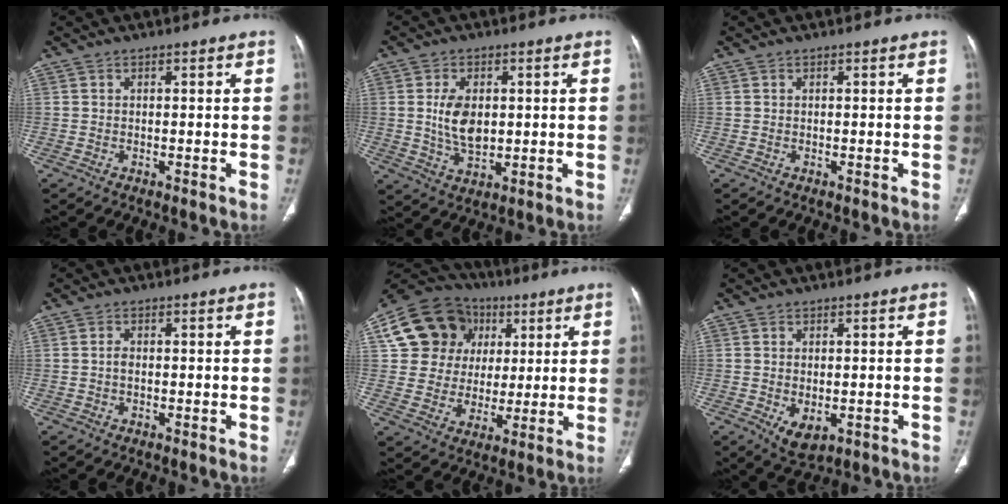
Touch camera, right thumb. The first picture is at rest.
{"total": 7.7, "force": [0.8, 4.7, 6.0], "torque": [-0.101, -0.009, 0.024]}
{"total": 0.0}
{"total": 1.3, "force": [-0.1, 0.8, 1.0], "torque": [-0.020, 0.002, -0.001]}
{"total": 18.1, "force": [5.8, 15.6, 7.1], "torque": [-0.096, 0.025, 0.106]}
{"total": 4.7, "force": [-1.1, 2.8, 3.6], "torque": [-0.053, -0.008, -0.005]}